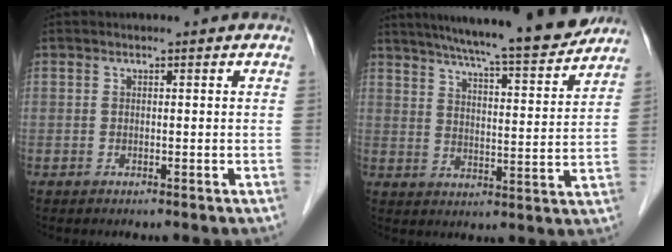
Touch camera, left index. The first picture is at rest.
{"total": 18.4, "force": [16.3, 0.7, 8.6], "torque": [-0.131, -0.009, 0.228]}